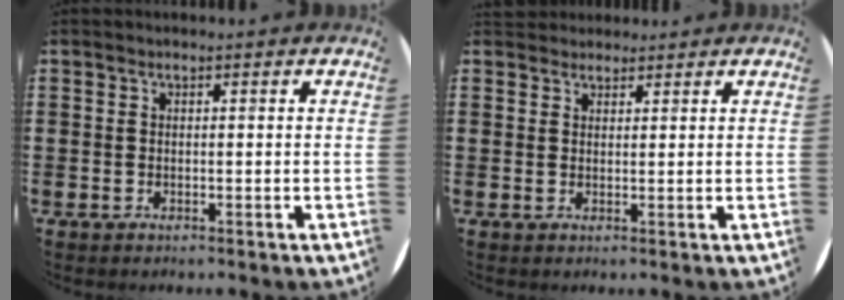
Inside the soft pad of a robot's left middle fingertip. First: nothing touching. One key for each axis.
{"total": 1.7, "fx": 1.5, "fy": 0.6, "fz": -0.2, "tx": 0.001, "ty": 0.005, "tz": 0.031}